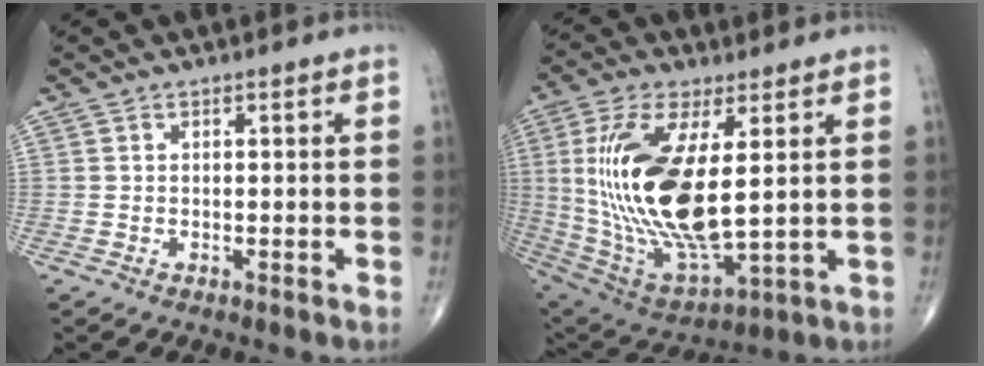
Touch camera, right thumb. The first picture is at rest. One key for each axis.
{"total": 22.8, "fx": 2.8, "fy": 9.2, "fz": 20.7, "tx": -0.432, "ty": -0.025, "tz": 0.066}